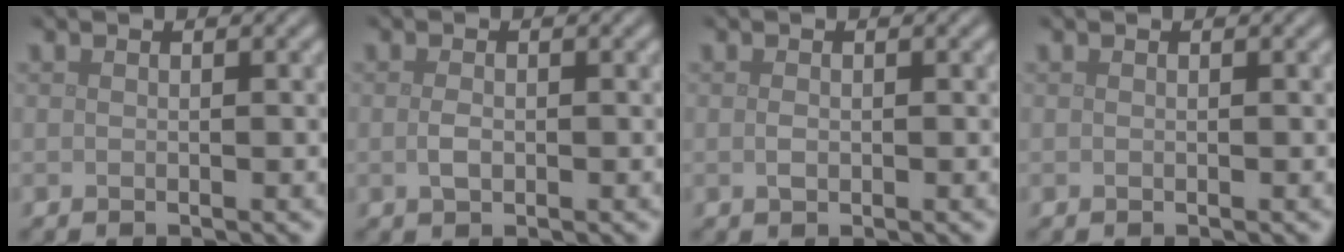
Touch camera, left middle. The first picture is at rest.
{"total": 1.2, "force": [-0.1, 0.7, 1.0], "torque": [-0.022, -0.001, -0.003]}
{"total": 0.8, "force": [0.0, 0.5, 0.6], "torque": [-0.015, -0.003, -0.001]}
{"total": 0.0}